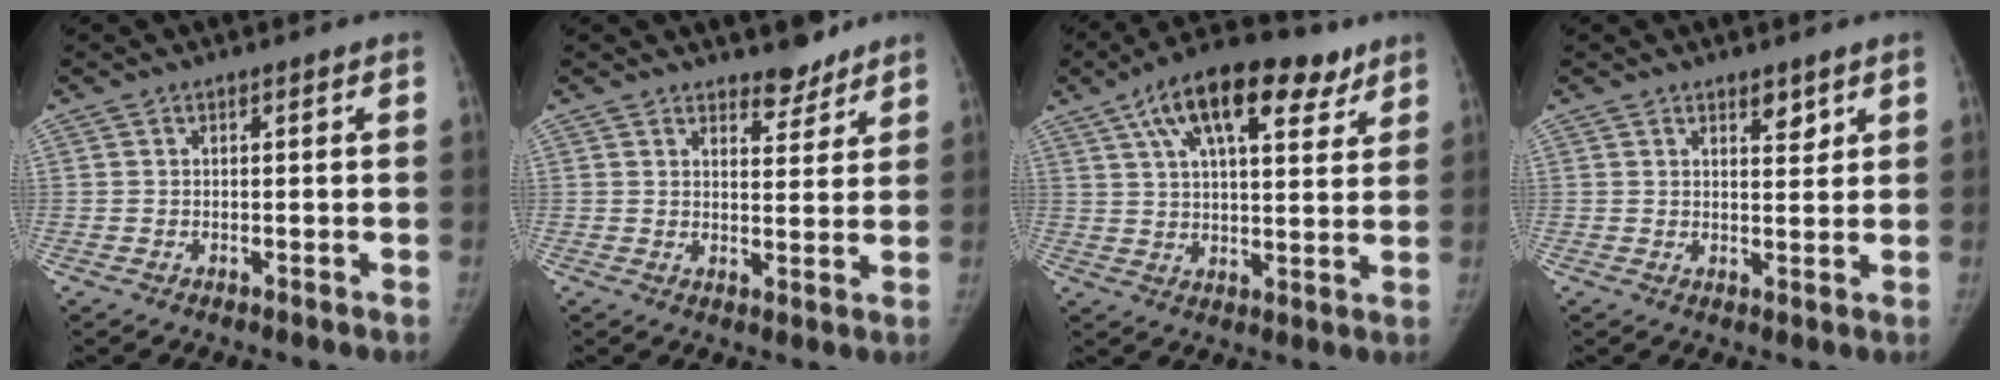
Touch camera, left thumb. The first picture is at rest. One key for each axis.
{"total": 4.8, "fx": 4.2, "fy": 2.1, "fz": 1.3, "tx": 0.009, "ty": -0.032, "tz": 0.063}
{"total": 18.1, "fx": 9.8, "fy": 7.9, "fz": 13.0, "tx": -0.186, "ty": -0.003, "tz": 0.156}
{"total": 3.1, "fx": 2.1, "fy": 1.5, "fz": 1.7, "tx": -0.010, "ty": -0.014, "tz": 0.034}